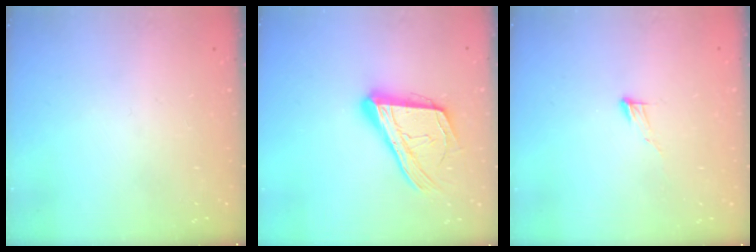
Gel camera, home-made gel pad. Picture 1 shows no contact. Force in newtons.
{"total": 18.8, "press": 18.7, "slide": 2.4}
{"total": 4.0, "press": 4.0, "slide": 0.3}